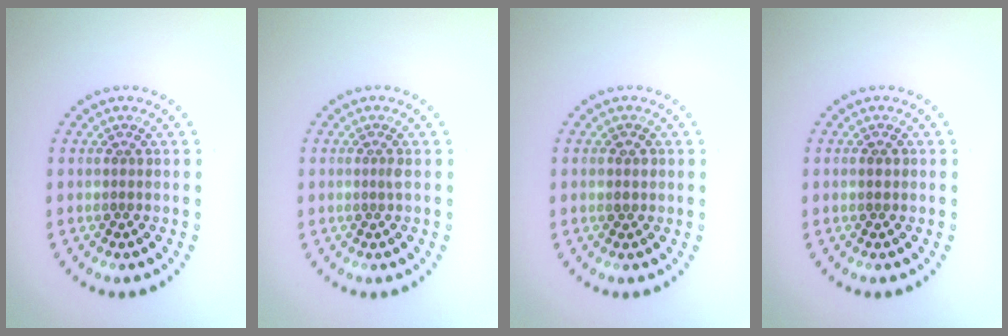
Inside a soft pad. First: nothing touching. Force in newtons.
{"total": 0.6, "press": 0.3, "slide": 0.5}
{"total": 0.9, "press": 0.9, "slide": 0.1}
{"total": 0.9, "press": 0.9, "slide": 0.0}